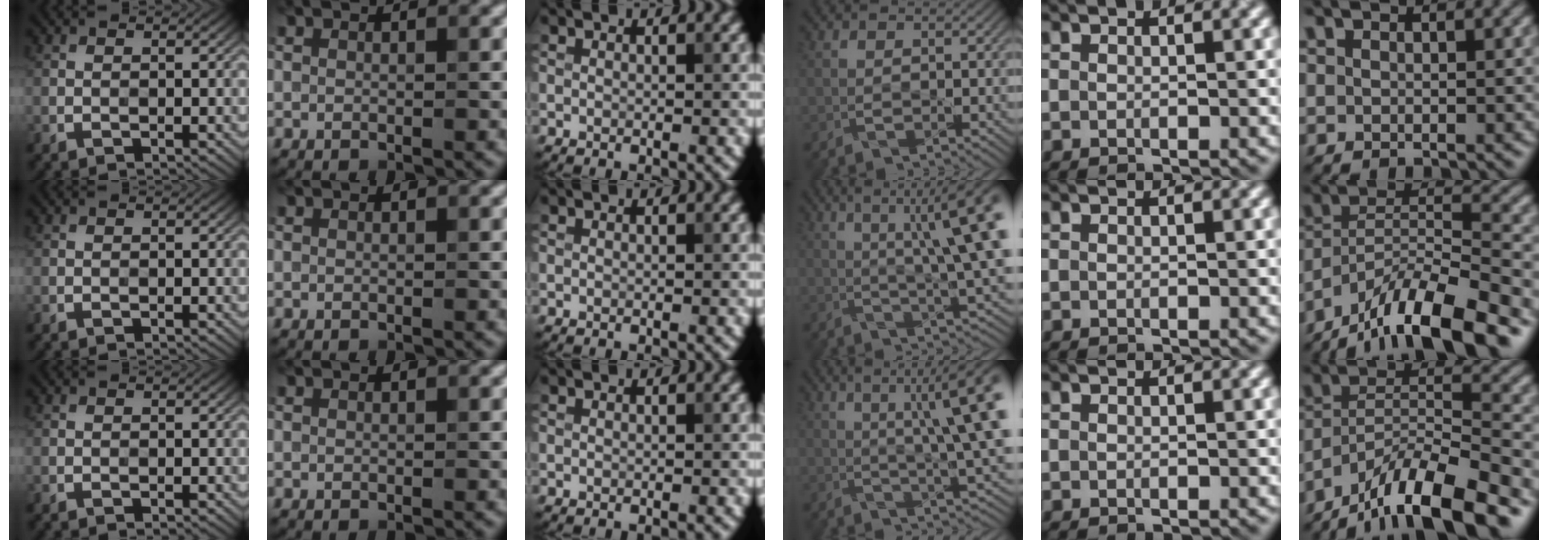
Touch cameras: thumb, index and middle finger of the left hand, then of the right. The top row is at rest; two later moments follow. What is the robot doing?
{"motion": "pour", "object": "cup"}